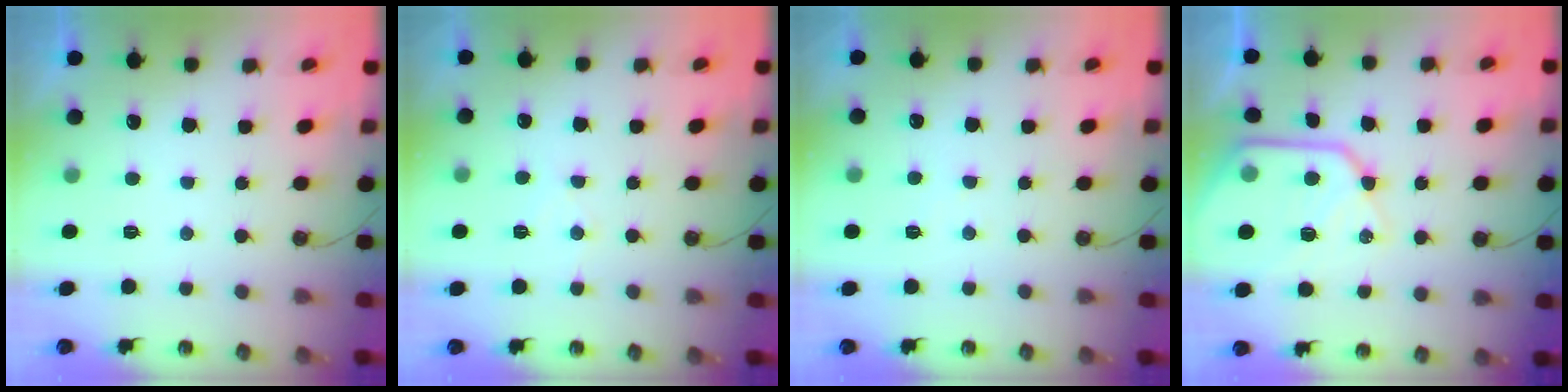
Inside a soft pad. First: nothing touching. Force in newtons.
{"total": 5.4, "press": 5.3, "slide": 0.8}
{"total": 2.6, "press": 2.6, "slide": 0.4}
{"total": 17.2, "press": 17.1, "slide": 1.9}